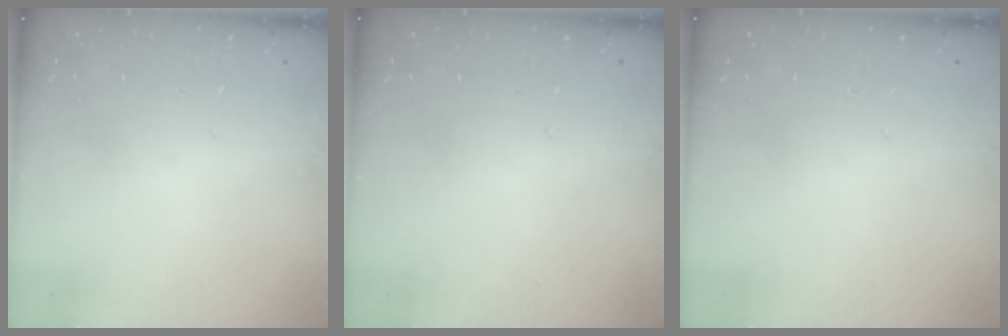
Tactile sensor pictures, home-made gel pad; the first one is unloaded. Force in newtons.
{"total": 0.0}
{"total": 0.0}